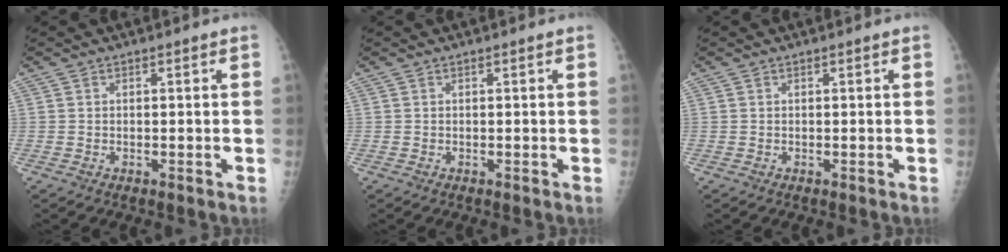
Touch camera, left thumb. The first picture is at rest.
{"total": 0.0}
{"total": 0.0}